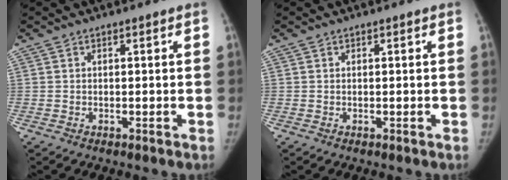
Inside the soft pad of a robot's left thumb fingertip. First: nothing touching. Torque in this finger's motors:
{"motor_torque": [0.04, 0.04, 0.27, -0.27, 0.01]}